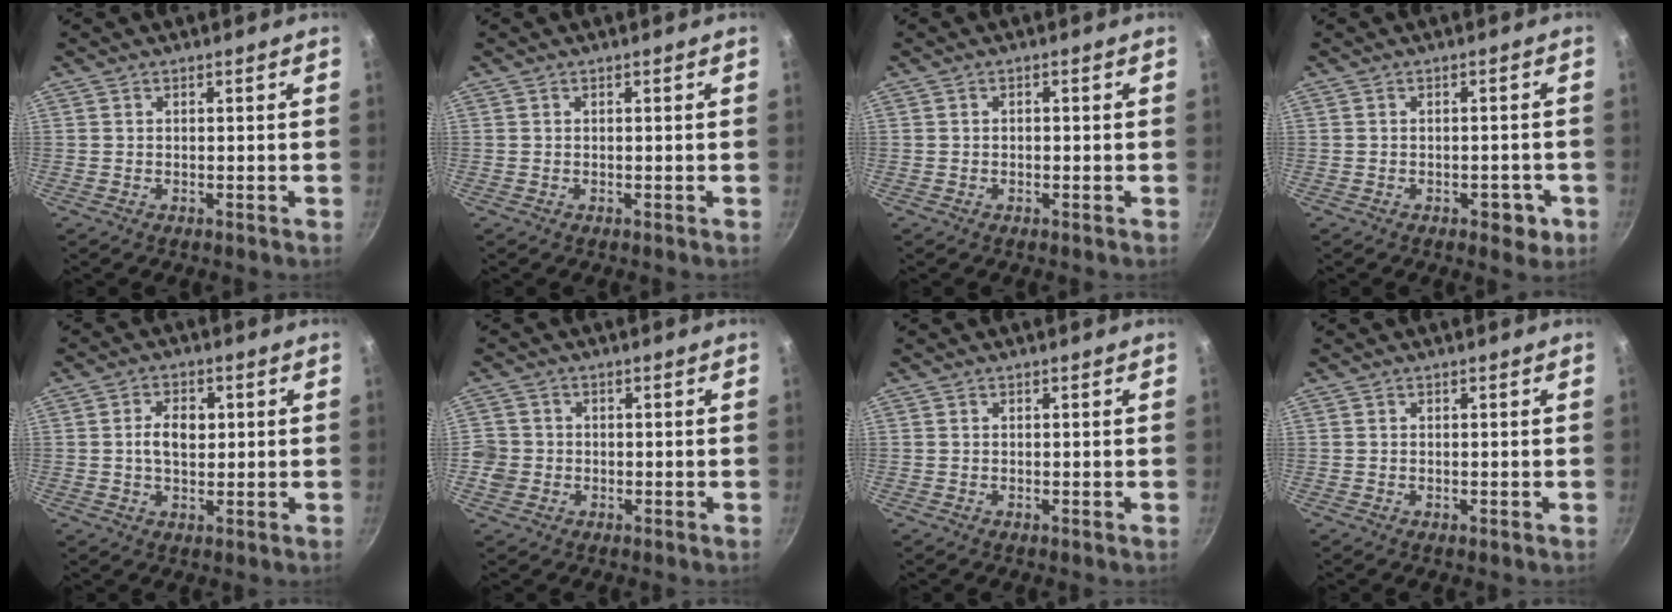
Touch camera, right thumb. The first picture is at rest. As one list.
[{"total": 0.0}, {"total": 0.6, "force": [-0.2, 0.4, 0.3], "torque": [0.002, 0.003, -0.006]}, {"total": 3.7, "force": [-1.7, 2.0, 2.6], "torque": [-0.015, 0.011, -0.017]}, {"total": 5.6, "force": [0.7, 3.5, 4.3], "torque": [-0.063, 0.003, 0.009]}, {"total": 4.1, "force": [-0.8, 3.8, 1.1], "torque": [-0.007, 0.007, -0.019]}, {"total": 0.0}, {"total": 0.0}]